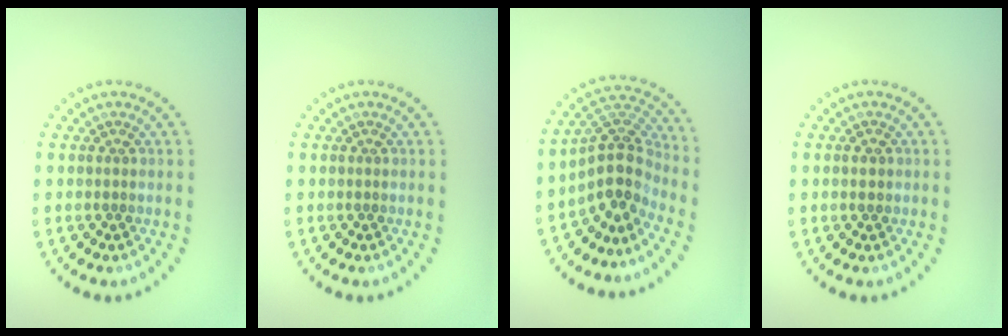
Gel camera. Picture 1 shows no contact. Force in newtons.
{"total": 0.0}
{"total": 4.4, "press": 3.3, "slide": 2.9}
{"total": 1.1, "press": 1.1, "slide": 0.0}